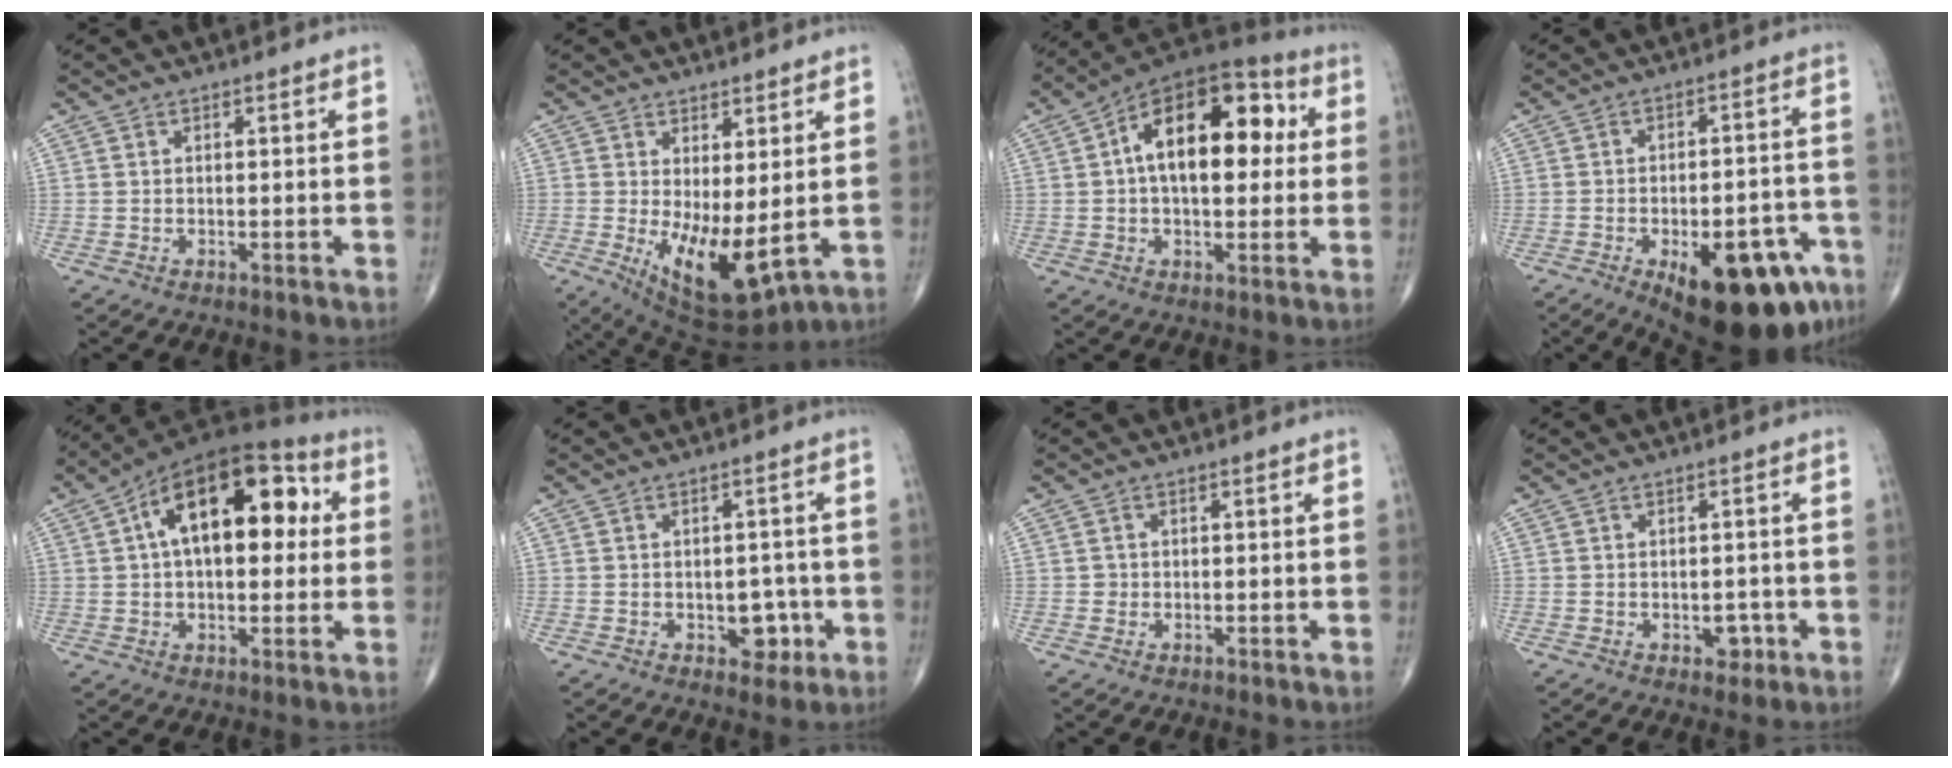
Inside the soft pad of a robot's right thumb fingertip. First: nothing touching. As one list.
[{"total": 10.8, "force": [-0.4, 4.2, 9.9], "torque": [-0.164, -0.026, 0.013]}, {"total": 19.6, "force": [3.3, 10.8, 16.0], "torque": [-0.215, 0.034, 0.038]}, {"total": 19.9, "force": [-10.0, 8.3, 15.1], "torque": [-0.143, 0.042, -0.124]}, {"total": 20.0, "force": [4.4, 10.7, 16.3], "torque": [-0.226, 0.032, 0.056]}, {"total": 4.8, "force": [-1.5, 3.4, 3.1], "torque": [-0.008, 0.010, -0.015]}, {"total": 0.7, "force": [-0.1, 0.7, 0.1], "torque": [0.003, 0.003, -0.003]}, {"total": 2.3, "force": [-0.8, 1.7, 1.3], "torque": [-0.001, 0.003, -0.009]}]